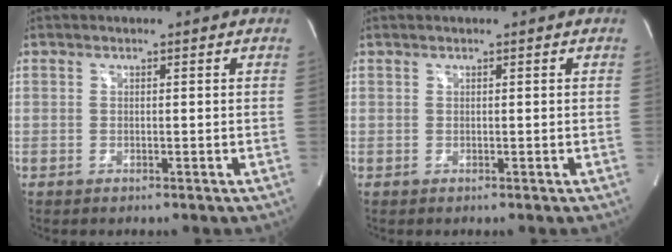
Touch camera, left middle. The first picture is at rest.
{"total": 0.0}